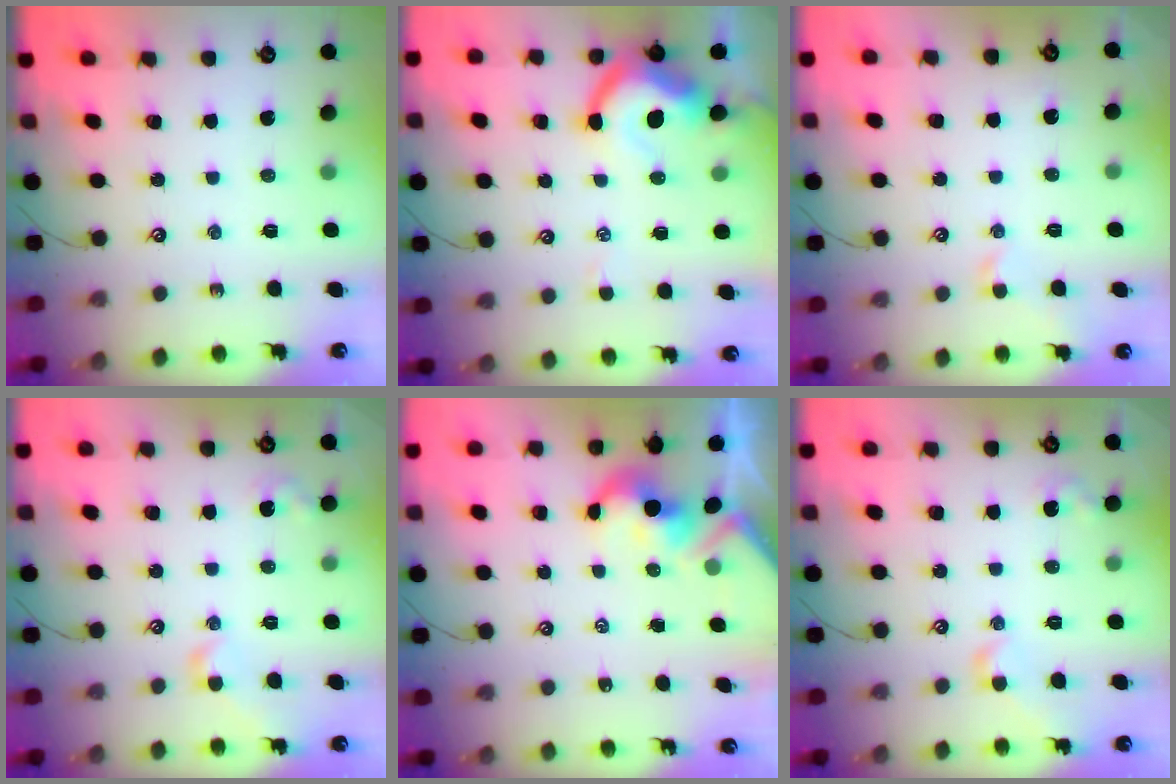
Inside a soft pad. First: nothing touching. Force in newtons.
{"total": 7.6, "press": 7.5, "slide": 1.5}
{"total": 0.0}
{"total": 4.7, "press": 4.6, "slide": 0.7}
{"total": 4.0, "press": 4.0, "slide": 0.7}
{"total": 4.7, "press": 4.6, "slide": 0.7}